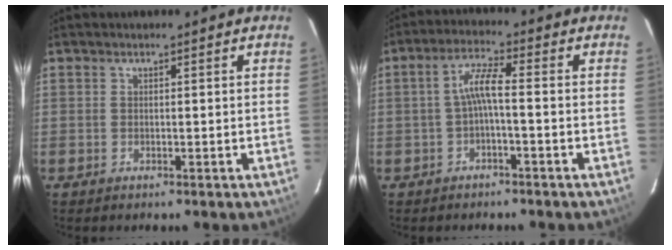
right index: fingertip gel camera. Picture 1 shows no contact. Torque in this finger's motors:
{"motor_torque": [0.68, -0.19, 0.39, 0.11]}